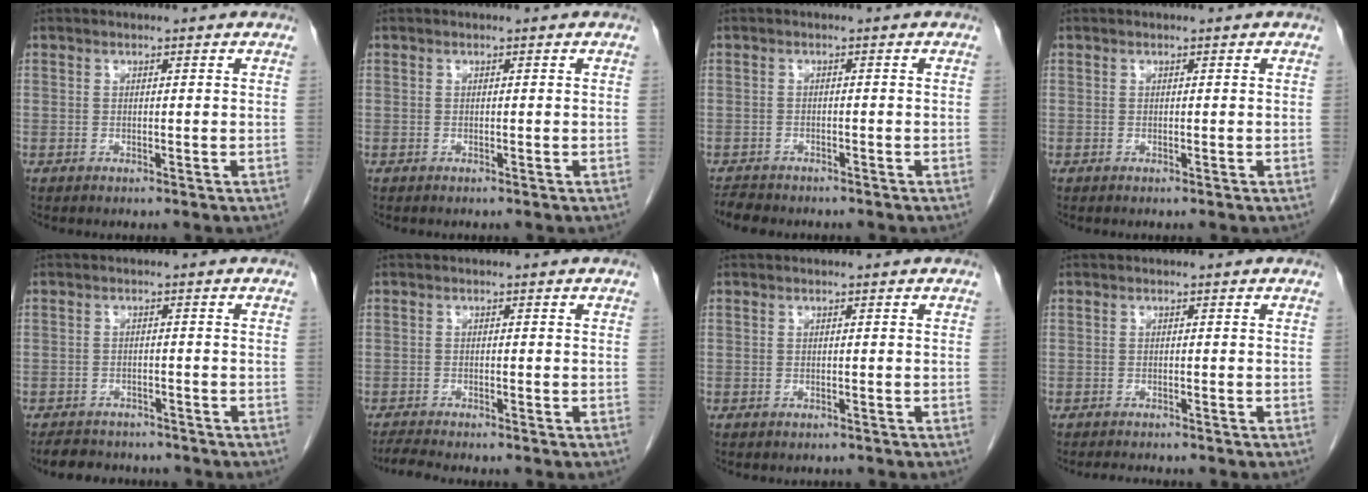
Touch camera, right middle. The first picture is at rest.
{"total": 0.0}
{"total": 3.7, "force": [-3.3, 1.2, 1.0], "torque": [-0.020, -0.007, -0.052]}
{"total": 0.0}
{"total": 6.6, "force": [-5.9, 2.5, 1.6], "torque": [-0.023, -0.002, -0.082]}
{"total": 3.6, "force": [-3.3, -0.1, 1.4], "torque": [-0.027, -0.014, -0.055]}
{"total": 0.8, "force": [-0.7, 0.4, 0.0], "torque": [-0.008, 0.001, -0.012]}
{"total": 2.2, "force": [-2.1, 0.4, 0.7], "torque": [-0.012, -0.006, -0.029]}